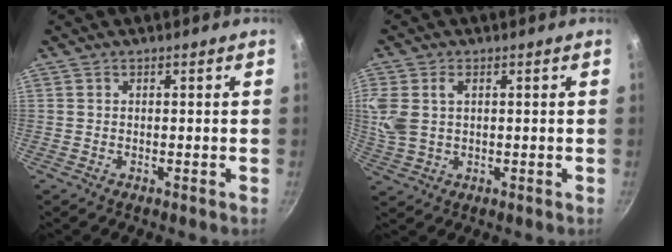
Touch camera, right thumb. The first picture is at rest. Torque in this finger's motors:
{"motor_torque": [-0.31, 0.96, 0.75, 0.33, 0.08]}